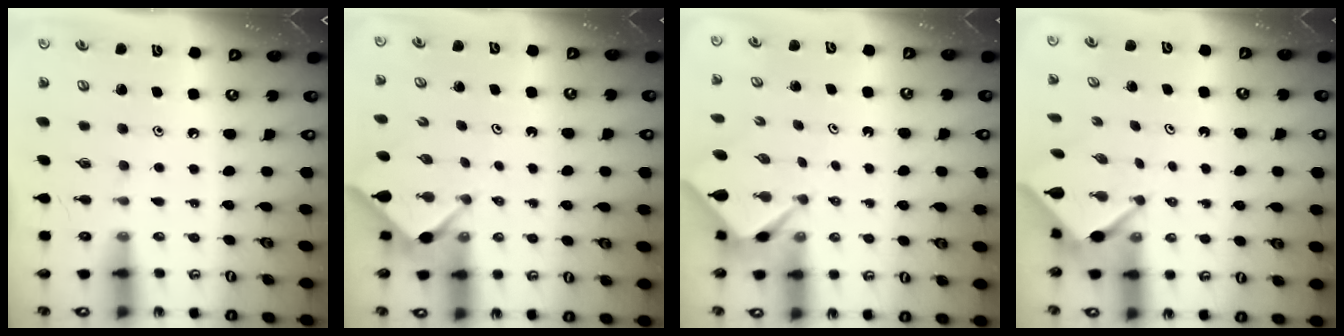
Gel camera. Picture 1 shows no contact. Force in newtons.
{"total": 3.1, "press": 3.1, "slide": 0.3}
{"total": 2.6, "press": 2.5, "slide": 0.2}
{"total": 3.3, "press": 3.3, "slide": 0.2}